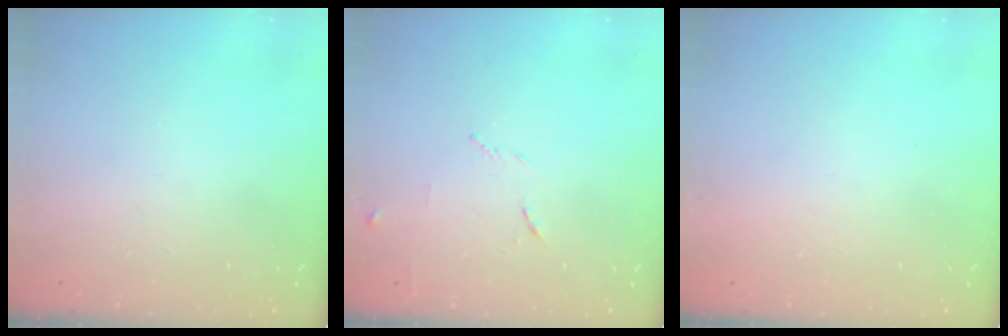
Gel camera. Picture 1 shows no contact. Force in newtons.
{"total": 5.9, "press": 5.8, "slide": 1.1}
{"total": 1.5, "press": 1.5, "slide": 0.1}